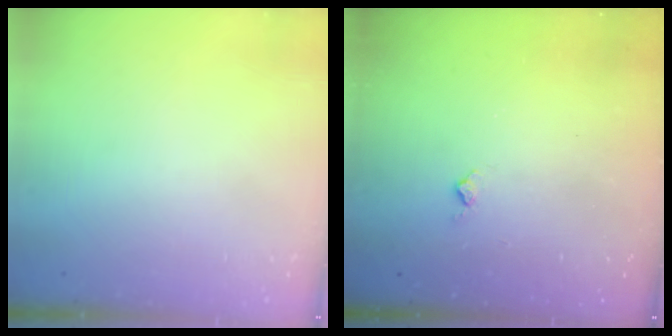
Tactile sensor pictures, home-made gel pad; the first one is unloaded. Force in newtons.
{"total": 3.3, "press": 3.3, "slide": 0.4}